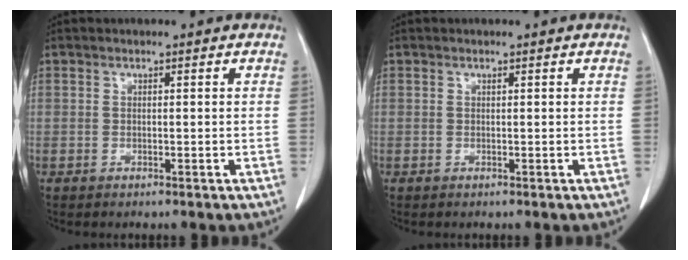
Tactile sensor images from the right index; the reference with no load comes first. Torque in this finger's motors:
{"motor_torque": [0.01, -0.01, 0.00, 0.00]}